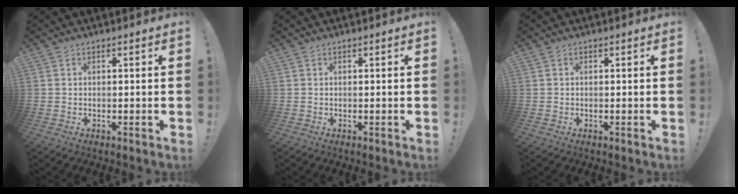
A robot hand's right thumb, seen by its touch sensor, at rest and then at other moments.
{"total": 0.0}
{"total": 0.0}